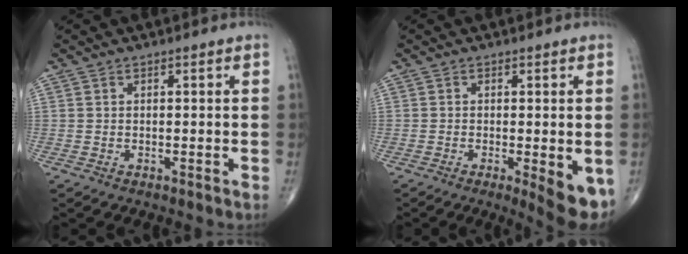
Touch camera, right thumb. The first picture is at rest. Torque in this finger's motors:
{"motor_torque": [0.92, 1.75, 0.08, -0.17, 0.24]}